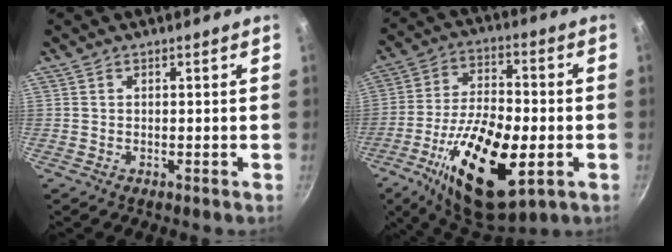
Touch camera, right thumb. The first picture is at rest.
{"total": 22.3, "force": [-7.0, 10.0, 18.7], "torque": [-0.323, 0.015, -0.115]}